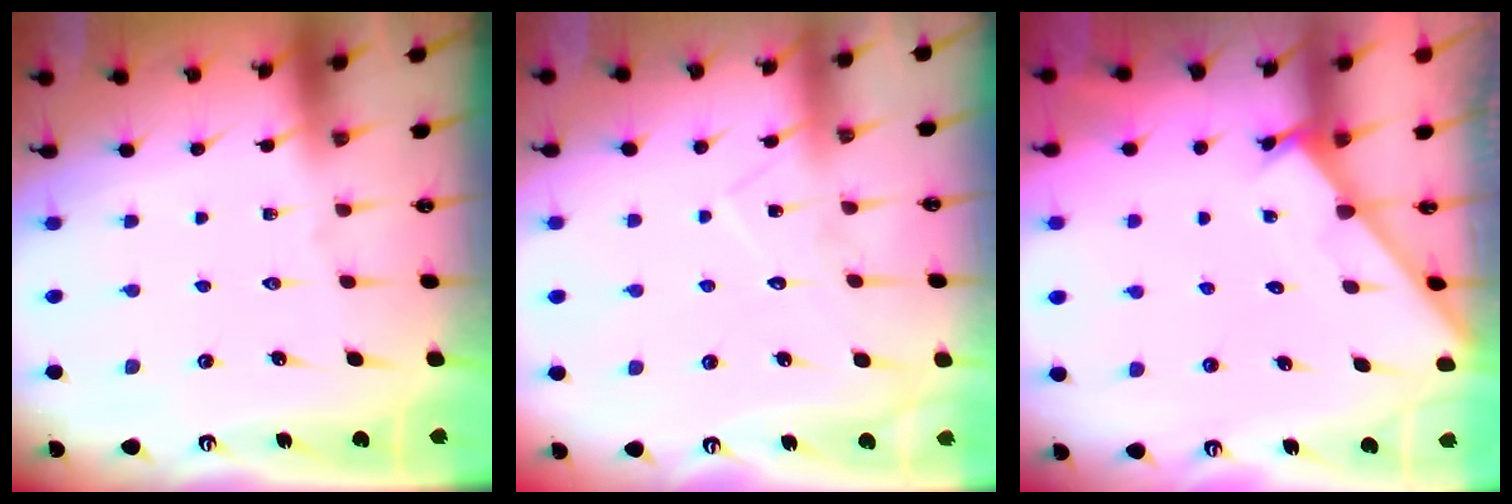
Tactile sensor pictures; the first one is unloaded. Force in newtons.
{"total": 8.7, "press": 8.7, "slide": 0.6}
{"total": 2.7, "press": 2.7, "slide": 0.2}